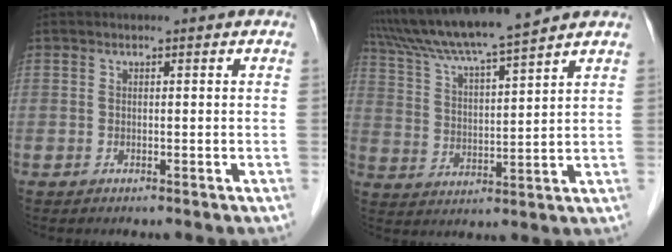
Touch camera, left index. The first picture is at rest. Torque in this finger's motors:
{"motor_torque": [0.40, -0.57, 0.97, 0.21]}